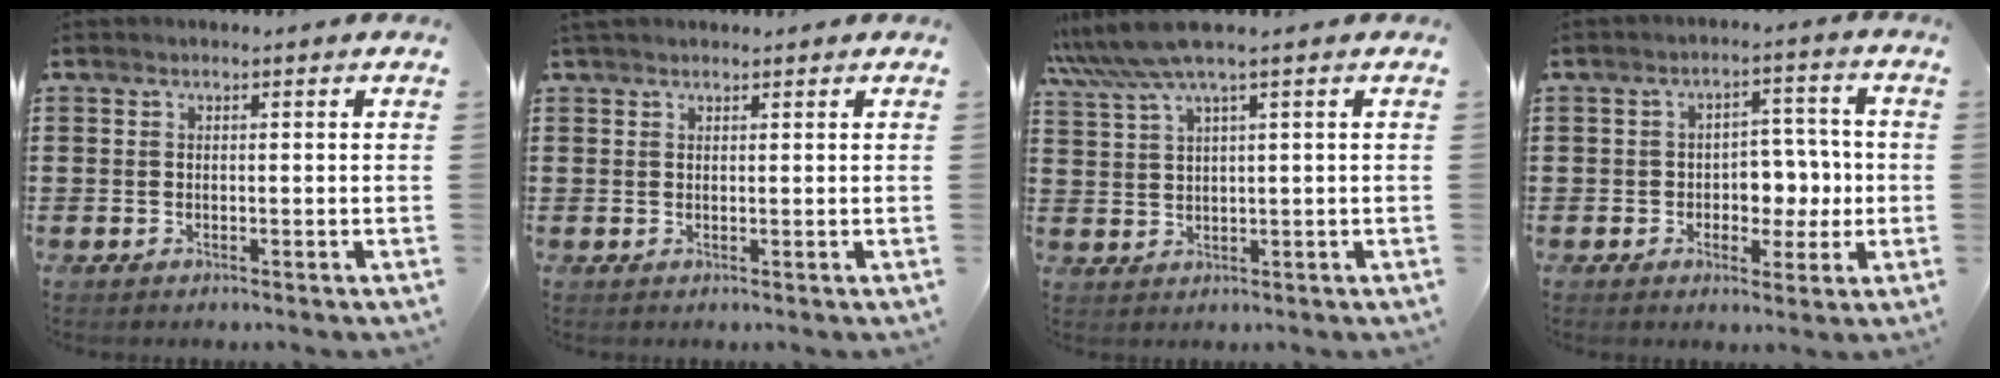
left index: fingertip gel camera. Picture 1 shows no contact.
{"total": 1.1, "force": [1.0, 0.4, 0.3], "torque": [-0.007, 0.002, 0.019]}
{"total": 5.6, "force": [3.8, -0.1, 4.2], "torque": [-0.100, -0.009, 0.064]}
{"total": 5.3, "force": [-0.5, 4.2, 3.2], "torque": [-0.057, 0.005, -0.016]}